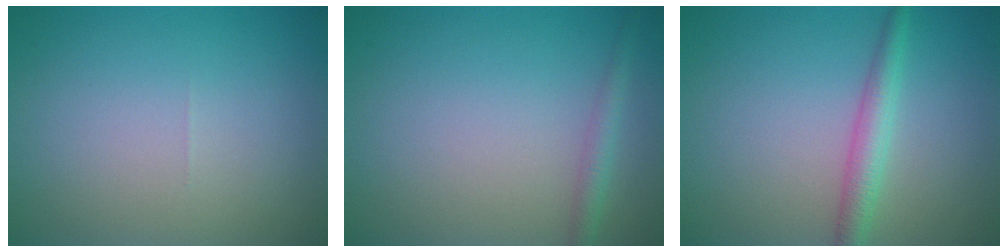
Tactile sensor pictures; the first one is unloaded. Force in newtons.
{"total": 1.8, "press": 1.8, "slide": 0.1}
{"total": 2.7, "press": 2.7, "slide": 0.1}